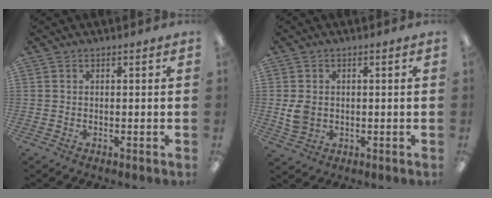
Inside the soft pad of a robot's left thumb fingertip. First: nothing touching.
{"total": 4.9, "force": [-0.1, 4.0, 2.8], "torque": [-0.042, 0.001, -0.002]}